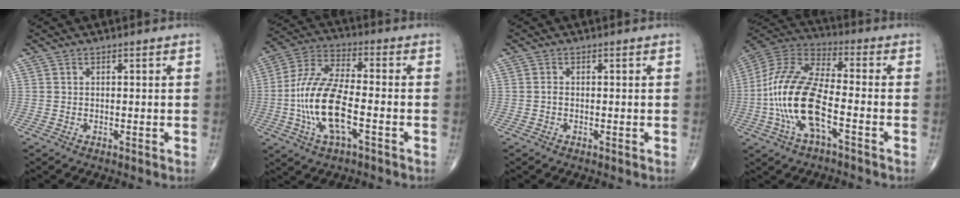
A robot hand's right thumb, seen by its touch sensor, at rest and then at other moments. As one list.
[{"total": 15.1, "force": [-3.7, 5.9, 13.4], "torque": [-0.279, 0.029, -0.071]}, {"total": 0.8, "force": [-0.2, 0.5, 0.5], "torque": [-0.009, 0.001, -0.007]}, {"total": 17.3, "force": [-4.5, 6.8, 15.3], "torque": [-0.325, 0.034, -0.089]}]